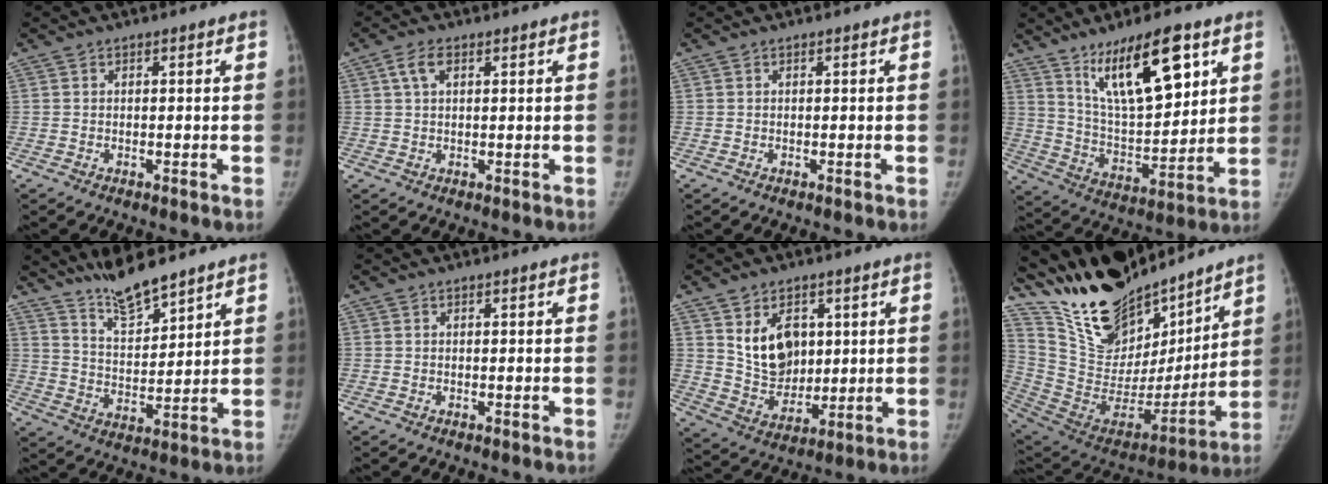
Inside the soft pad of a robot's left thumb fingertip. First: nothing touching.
{"total": 3.3, "force": [1.5, 1.7, 2.5], "torque": [-0.050, 0.008, 0.030]}
{"total": 0.0}
{"total": 17.4, "force": [9.5, 6.0, 13.3], "torque": [-0.190, -0.050, 0.175]}
{"total": 9.6, "force": [8.3, 1.7, 4.6], "torque": [-0.066, -0.059, 0.157]}
{"total": 0.0}
{"total": 10.9, "force": [3.6, 7.8, 6.7], "torque": [-0.077, -0.029, 0.080]}
{"total": 27.1, "force": [22.2, 10.5, 11.7], "torque": [-0.175, -0.101, 0.384]}